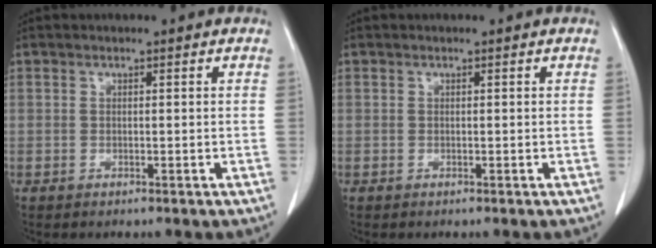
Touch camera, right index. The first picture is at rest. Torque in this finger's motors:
{"motor_torque": [0.00, 0.00, 0.00, 0.00]}